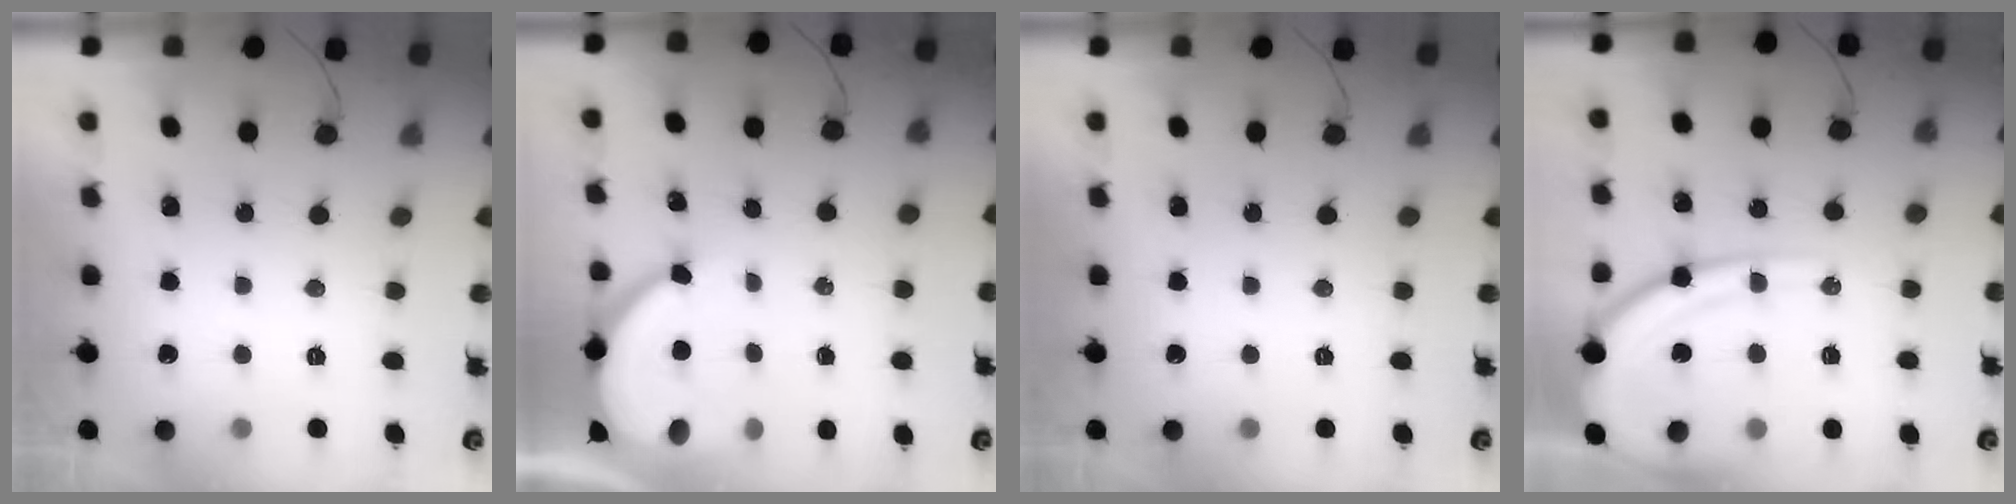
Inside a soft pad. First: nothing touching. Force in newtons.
{"total": 9.3, "press": 9.3, "slide": 1.3}
{"total": 0.0}
{"total": 18.6, "press": 18.5, "slide": 2.0}